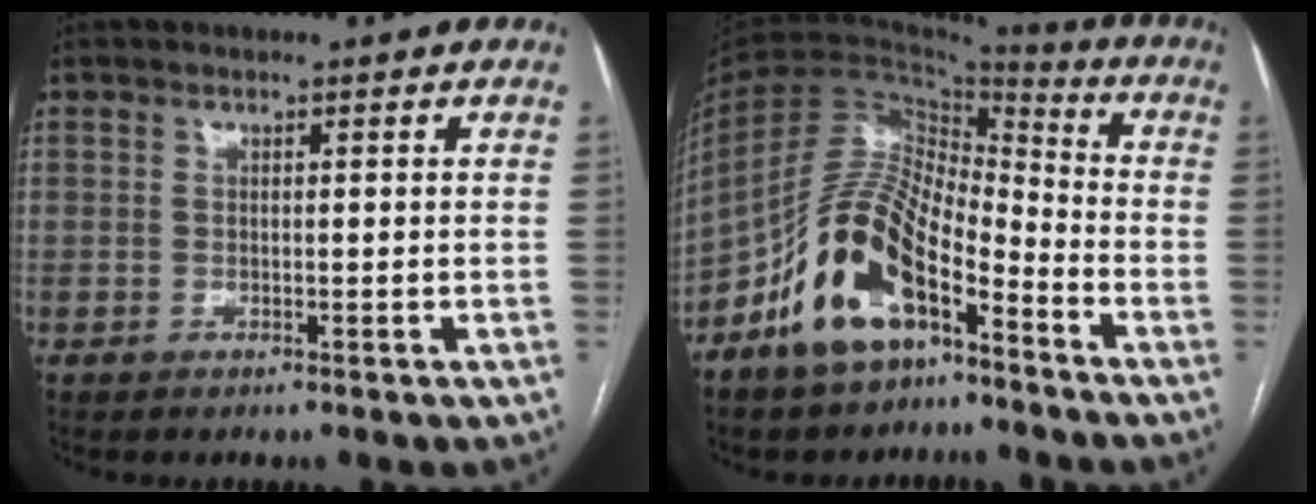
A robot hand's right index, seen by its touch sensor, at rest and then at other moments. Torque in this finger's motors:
{"motor_torque": [1.13, -1.00, 1.05, 0.21]}